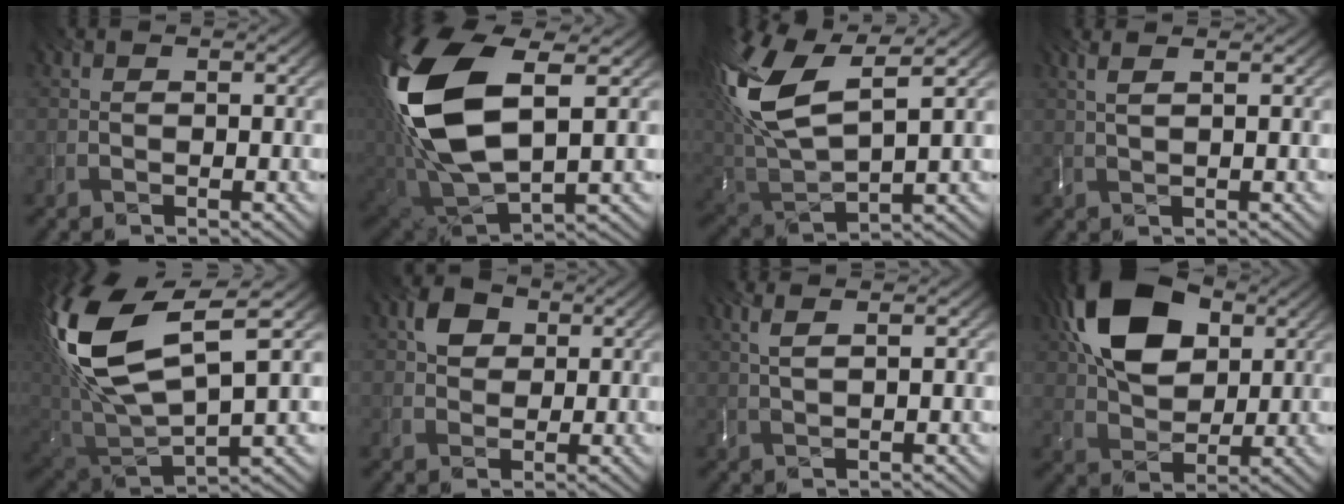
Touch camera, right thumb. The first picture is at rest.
{"total": 17.2, "force": [3.2, 8.9, 14.3], "torque": [-0.343, 0.004, 0.071]}
{"total": 14.9, "force": [6.2, 6.3, 12.0], "torque": [-0.297, 0.021, 0.125]}
{"total": 2.3, "force": [1.2, 0.1, 1.9], "torque": [-0.053, 0.008, 0.028]}
{"total": 15.7, "force": [5.7, 6.8, 13.0], "torque": [-0.312, 0.012, 0.119]}
{"total": 3.7, "force": [1.4, 2.8, 2.0], "torque": [-0.044, 0.008, 0.018]}
{"total": 2.7, "force": [1.5, 0.1, 2.2], "torque": [-0.062, 0.009, 0.034]}
{"total": 13.9, "force": [5.0, 8.5, 9.7], "torque": [-0.204, 0.027, 0.089]}